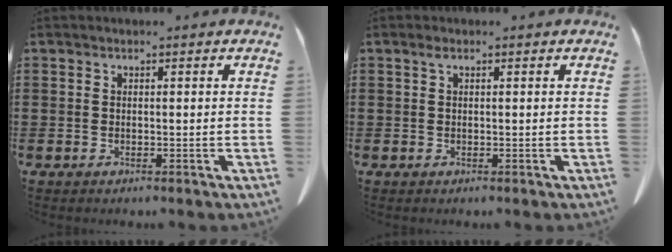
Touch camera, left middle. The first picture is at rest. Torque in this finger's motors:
{"motor_torque": [1.03, 0.72, 0.37, 0.12]}